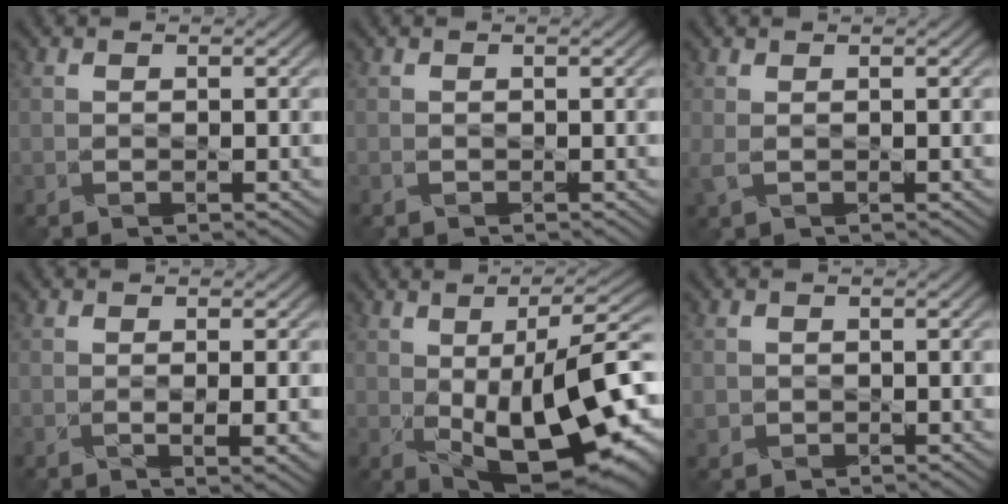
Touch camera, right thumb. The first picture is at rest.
{"total": 0.0}
{"total": 1.0, "force": [0.3, 0.5, 0.8], "torque": [-0.024, -0.003, 0.006]}
{"total": 3.1, "force": [-0.7, 1.0, 2.8], "torque": [-0.041, -0.011, -0.003]}
{"total": 16.0, "force": [-2.4, 6.8, 14.3], "torque": [-0.206, -0.021, -0.023]}
{"total": 1.2, "force": [0.3, 0.9, -0.7], "torque": [0.019, -0.004, 0.007]}